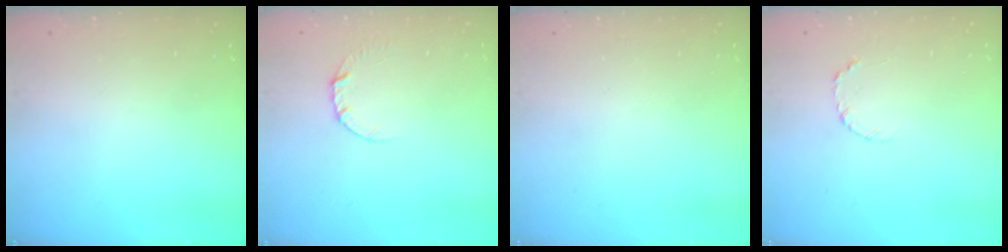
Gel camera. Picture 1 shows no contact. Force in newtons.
{"total": 3.4, "press": 3.4, "slide": 0.4}
{"total": 0.0}
{"total": 3.9, "press": 3.8, "slide": 0.5}